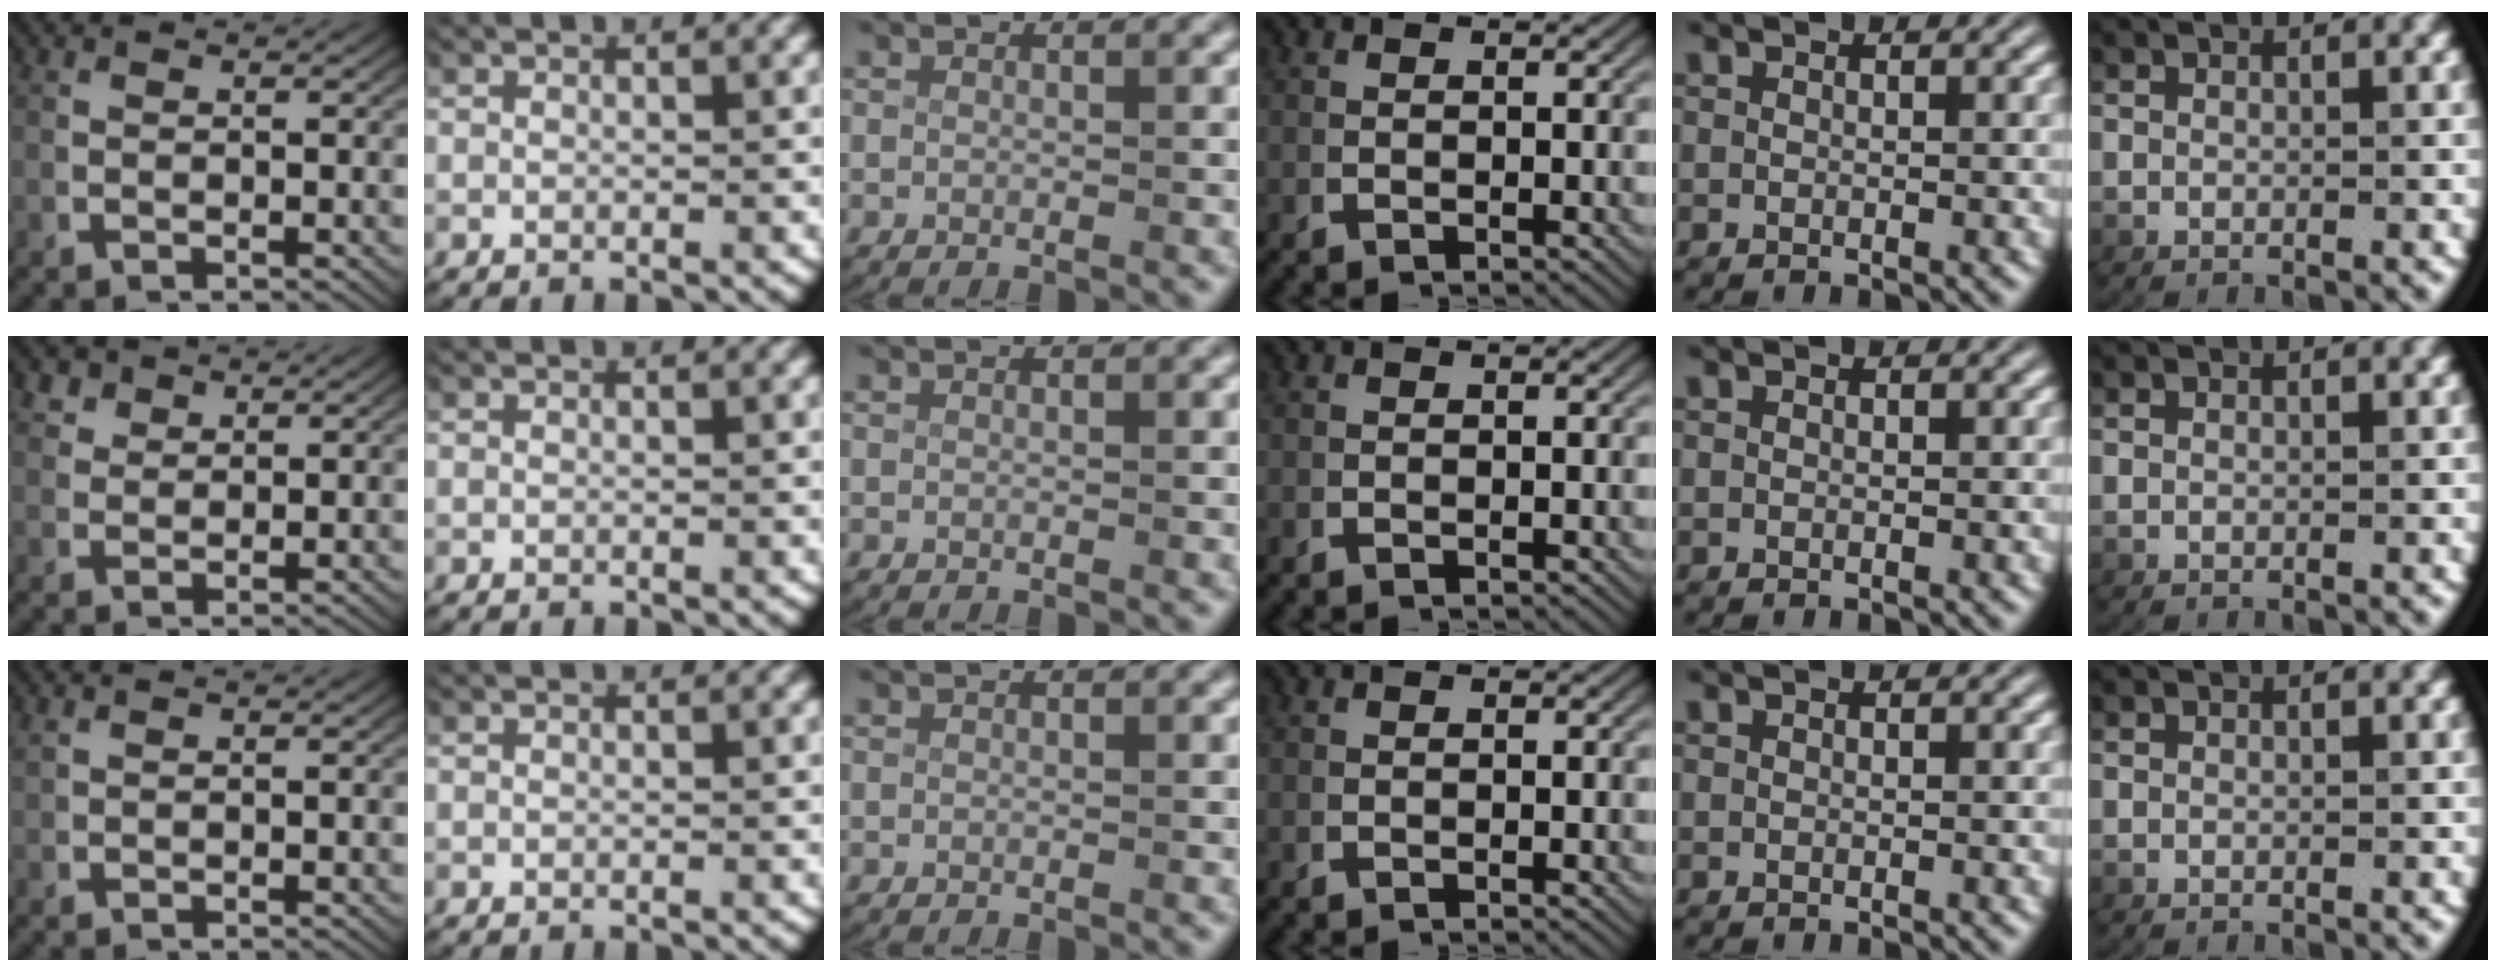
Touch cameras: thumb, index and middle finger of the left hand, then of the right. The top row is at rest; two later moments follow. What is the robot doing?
{"motion": "lift_and_place", "object": "paper"}